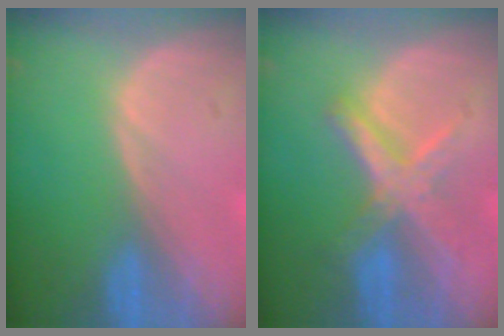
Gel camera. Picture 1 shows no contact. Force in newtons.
{"total": 7.3, "press": 6.2, "slide": 3.8}